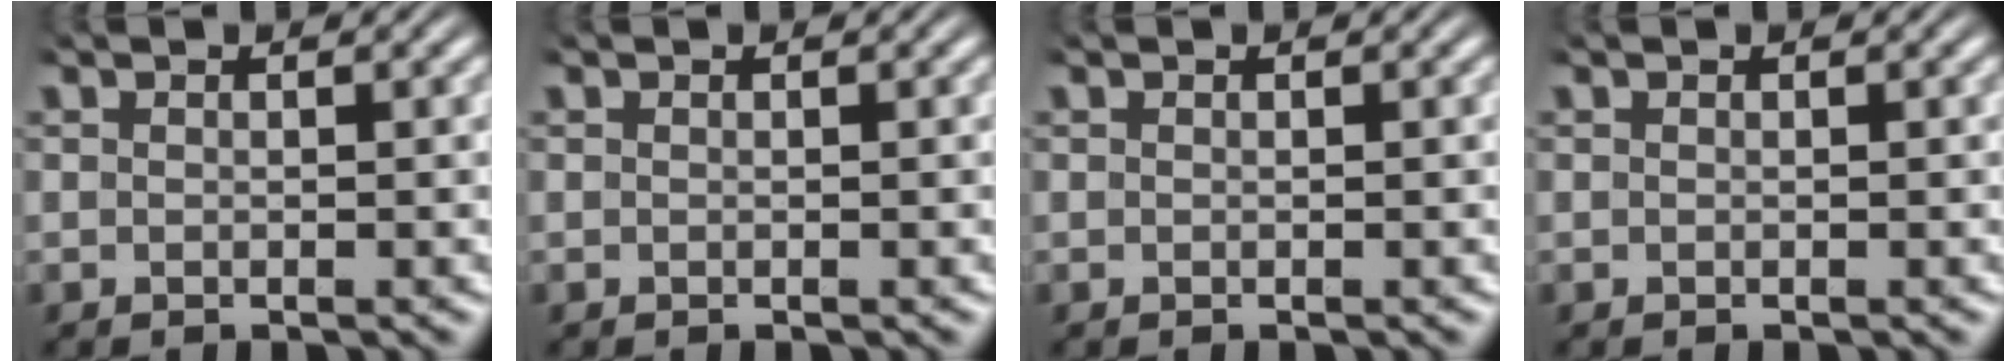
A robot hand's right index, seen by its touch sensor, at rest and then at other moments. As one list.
[{"total": 0.0}, {"total": 0.0}, {"total": 0.0}]